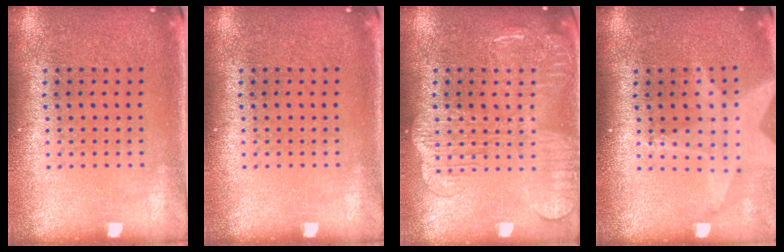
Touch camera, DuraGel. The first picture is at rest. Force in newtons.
{"total": 0.0}
{"total": 2.2, "press": 2.1, "slide": 0.4}
{"total": 2.0, "press": 1.6, "slide": 1.2}